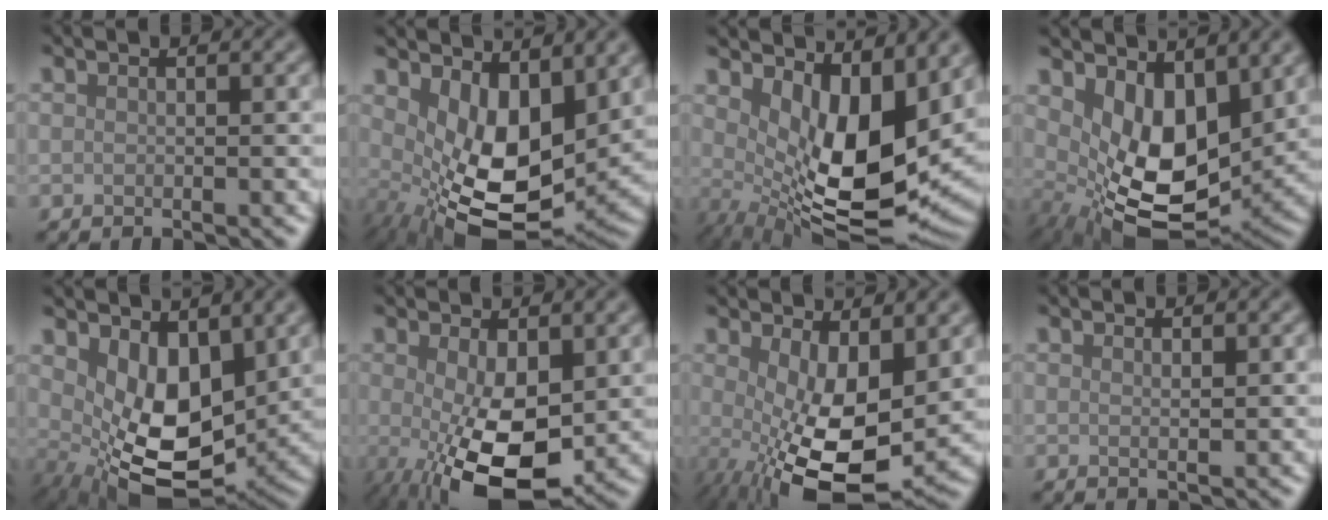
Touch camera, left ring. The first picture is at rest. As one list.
[{"total": 9.5, "force": [1.3, 5.1, 7.9], "torque": [-0.144, -0.030, 0.034]}, {"total": 11.2, "force": [1.8, 5.2, 9.7], "torque": [-0.163, -0.033, 0.044]}, {"total": 8.6, "force": [1.8, 4.9, 6.8], "torque": [-0.125, -0.027, 0.040]}, {"total": 7.7, "force": [1.4, 4.5, 6.1], "torque": [-0.115, -0.028, 0.036]}, {"total": 8.8, "force": [-1.2, 3.9, 7.8], "torque": [-0.155, -0.019, -0.014]}, {"total": 10.1, "force": [-1.0, 4.4, 9.1], "torque": [-0.169, -0.023, -0.003]}, {"total": 0.8, "force": [0.5, 0.1, 0.5], "torque": [-0.009, -0.002, 0.010]}]